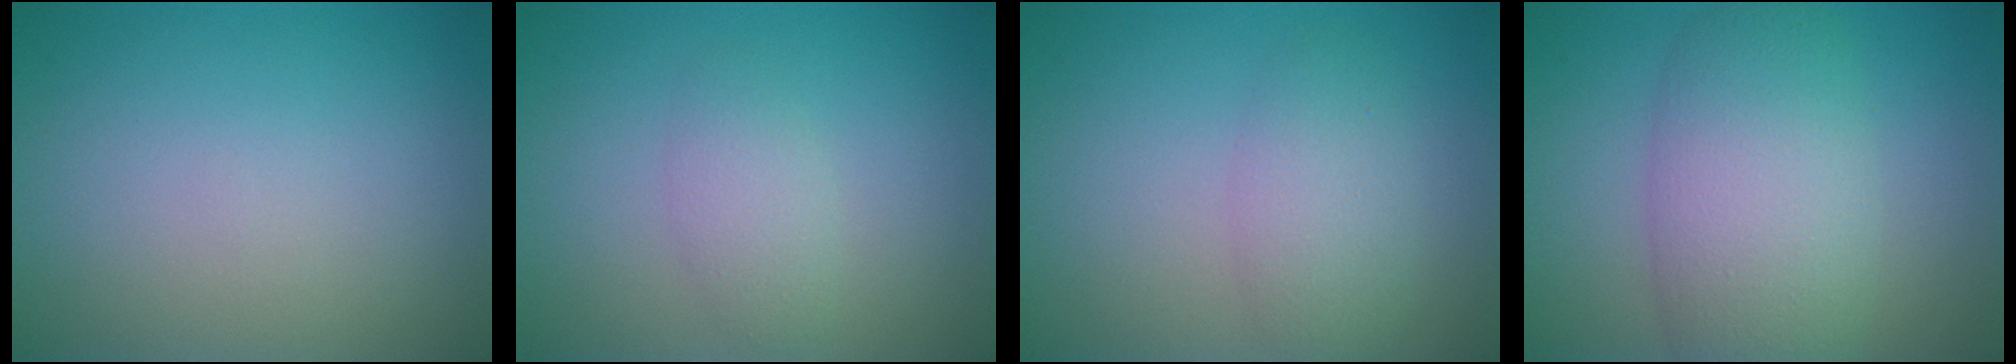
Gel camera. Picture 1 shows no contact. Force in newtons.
{"total": 1.9, "press": 1.9, "slide": 0.0}
{"total": 2.9, "press": 2.9, "slide": 0.2}
{"total": 7.3, "press": 7.3, "slide": 0.2}